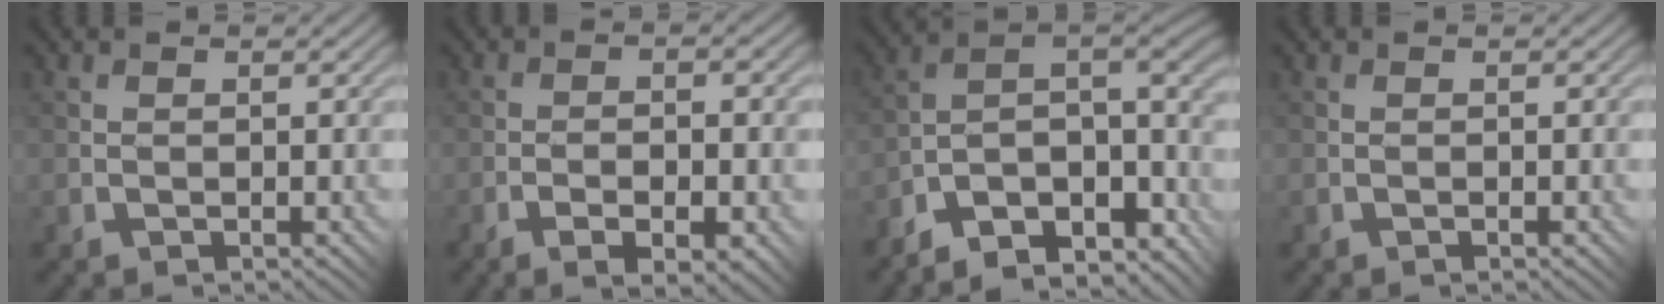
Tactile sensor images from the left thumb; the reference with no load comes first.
{"total": 6.7, "force": [-3.0, 2.2, 5.6], "torque": [-0.078, 0.001, -0.029]}
{"total": 12.0, "force": [-8.2, 4.3, 7.7], "torque": [-0.160, -0.013, -0.115]}
{"total": 0.5, "force": [-0.2, 0.1, 0.4], "torque": [-0.006, 0.000, -0.002]}